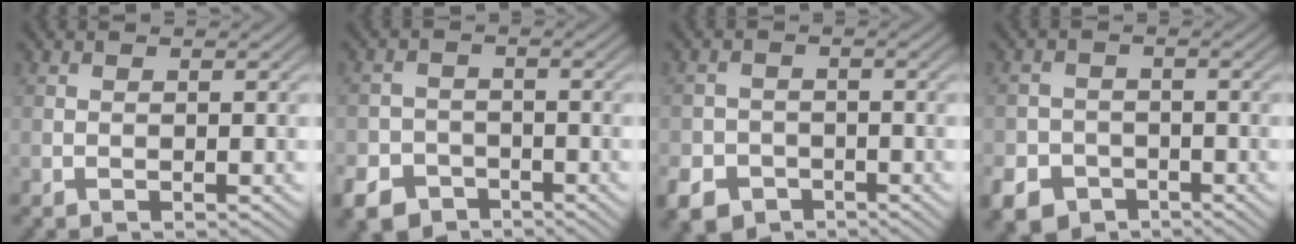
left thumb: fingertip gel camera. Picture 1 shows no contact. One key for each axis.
{"total": 5.5, "fx": -3.7, "fy": 3.6, "fz": 1.6, "tx": -0.032, "ty": -0.003, "tz": -0.073}
{"total": 5.2, "fx": -3.1, "fy": 3.8, "fz": 1.7, "tx": -0.038, "ty": -0.005, "tz": -0.062}
{"total": 6.1, "fx": -3.7, "fy": 4.6, "fz": 1.7, "tx": -0.029, "ty": -0.012, "tz": -0.076}